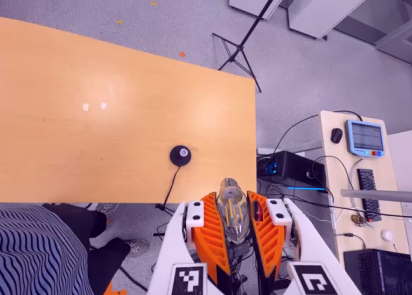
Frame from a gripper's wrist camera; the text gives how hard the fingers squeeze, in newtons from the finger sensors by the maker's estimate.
{"total": 20.3, "left": 24.7, "right": 16.0}